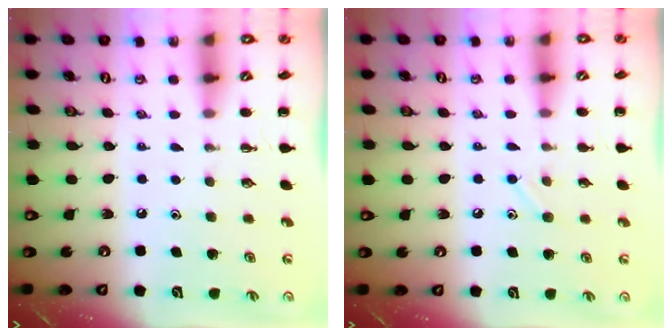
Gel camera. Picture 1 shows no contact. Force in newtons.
{"total": 6.5, "press": 6.3, "slide": 1.7}